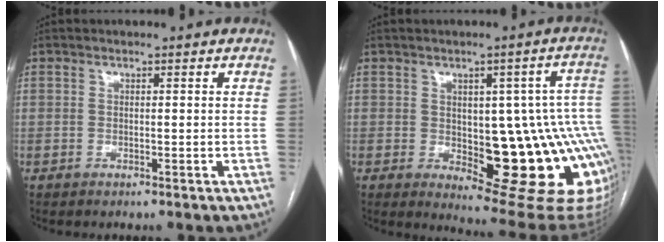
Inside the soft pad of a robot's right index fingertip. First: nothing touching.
{"total": 19.9, "force": [-3.2, 6.8, 18.5], "torque": [-0.134, 0.018, -0.017]}